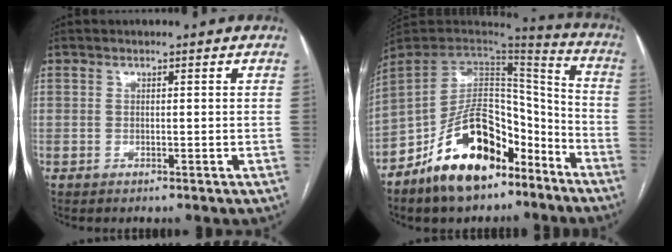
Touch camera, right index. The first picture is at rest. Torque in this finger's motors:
{"motor_torque": [1.11, -1.03, 0.28, 0.03]}